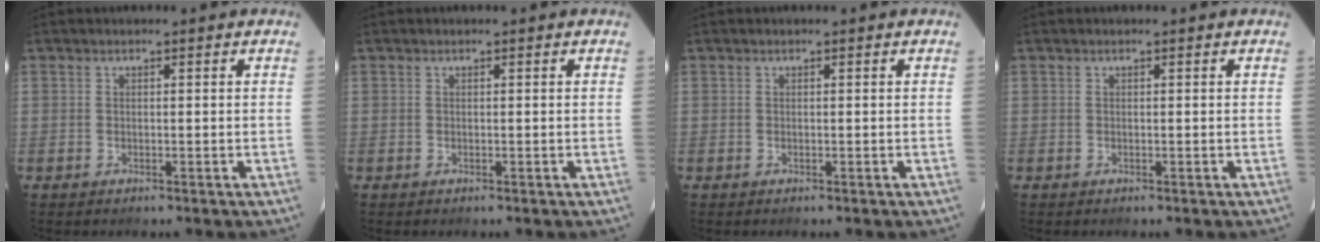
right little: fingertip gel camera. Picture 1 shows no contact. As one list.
[{"total": 0.0}, {"total": 0.0}, {"total": 0.0}]